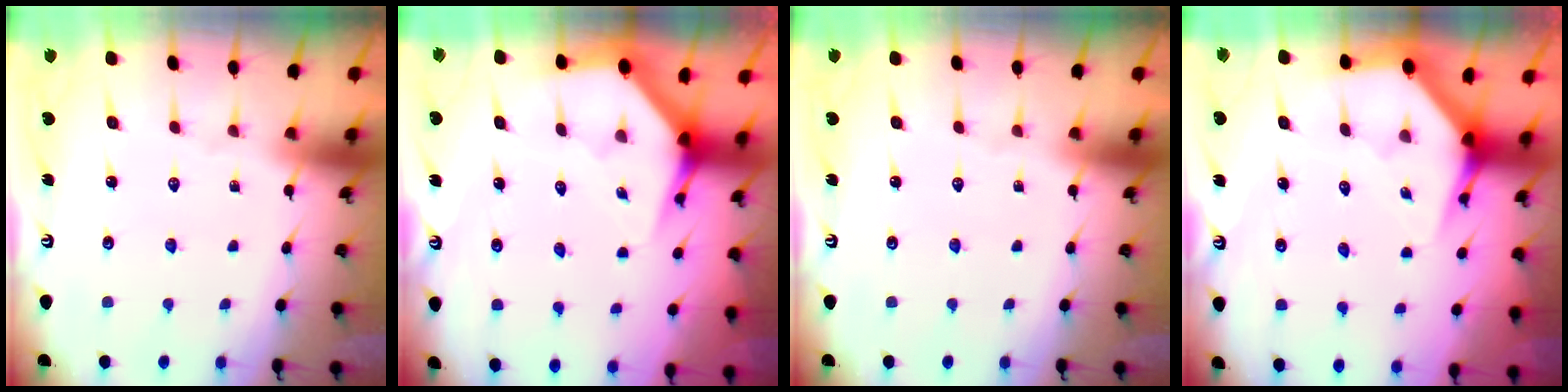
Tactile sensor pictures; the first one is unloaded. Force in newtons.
{"total": 4.9, "press": 4.9, "slide": 0.4}
{"total": 0.0}
{"total": 4.9, "press": 4.9, "slide": 0.4}